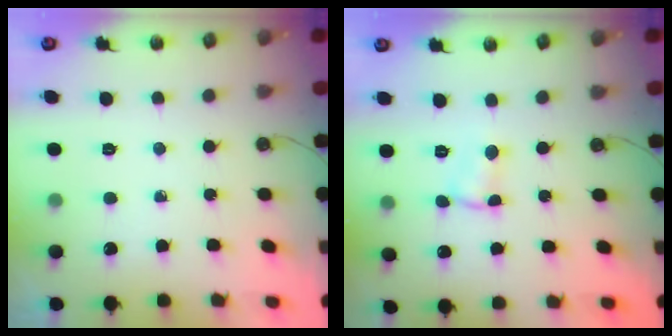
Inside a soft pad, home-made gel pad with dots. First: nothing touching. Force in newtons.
{"total": 1.7, "press": 1.6, "slide": 0.5}